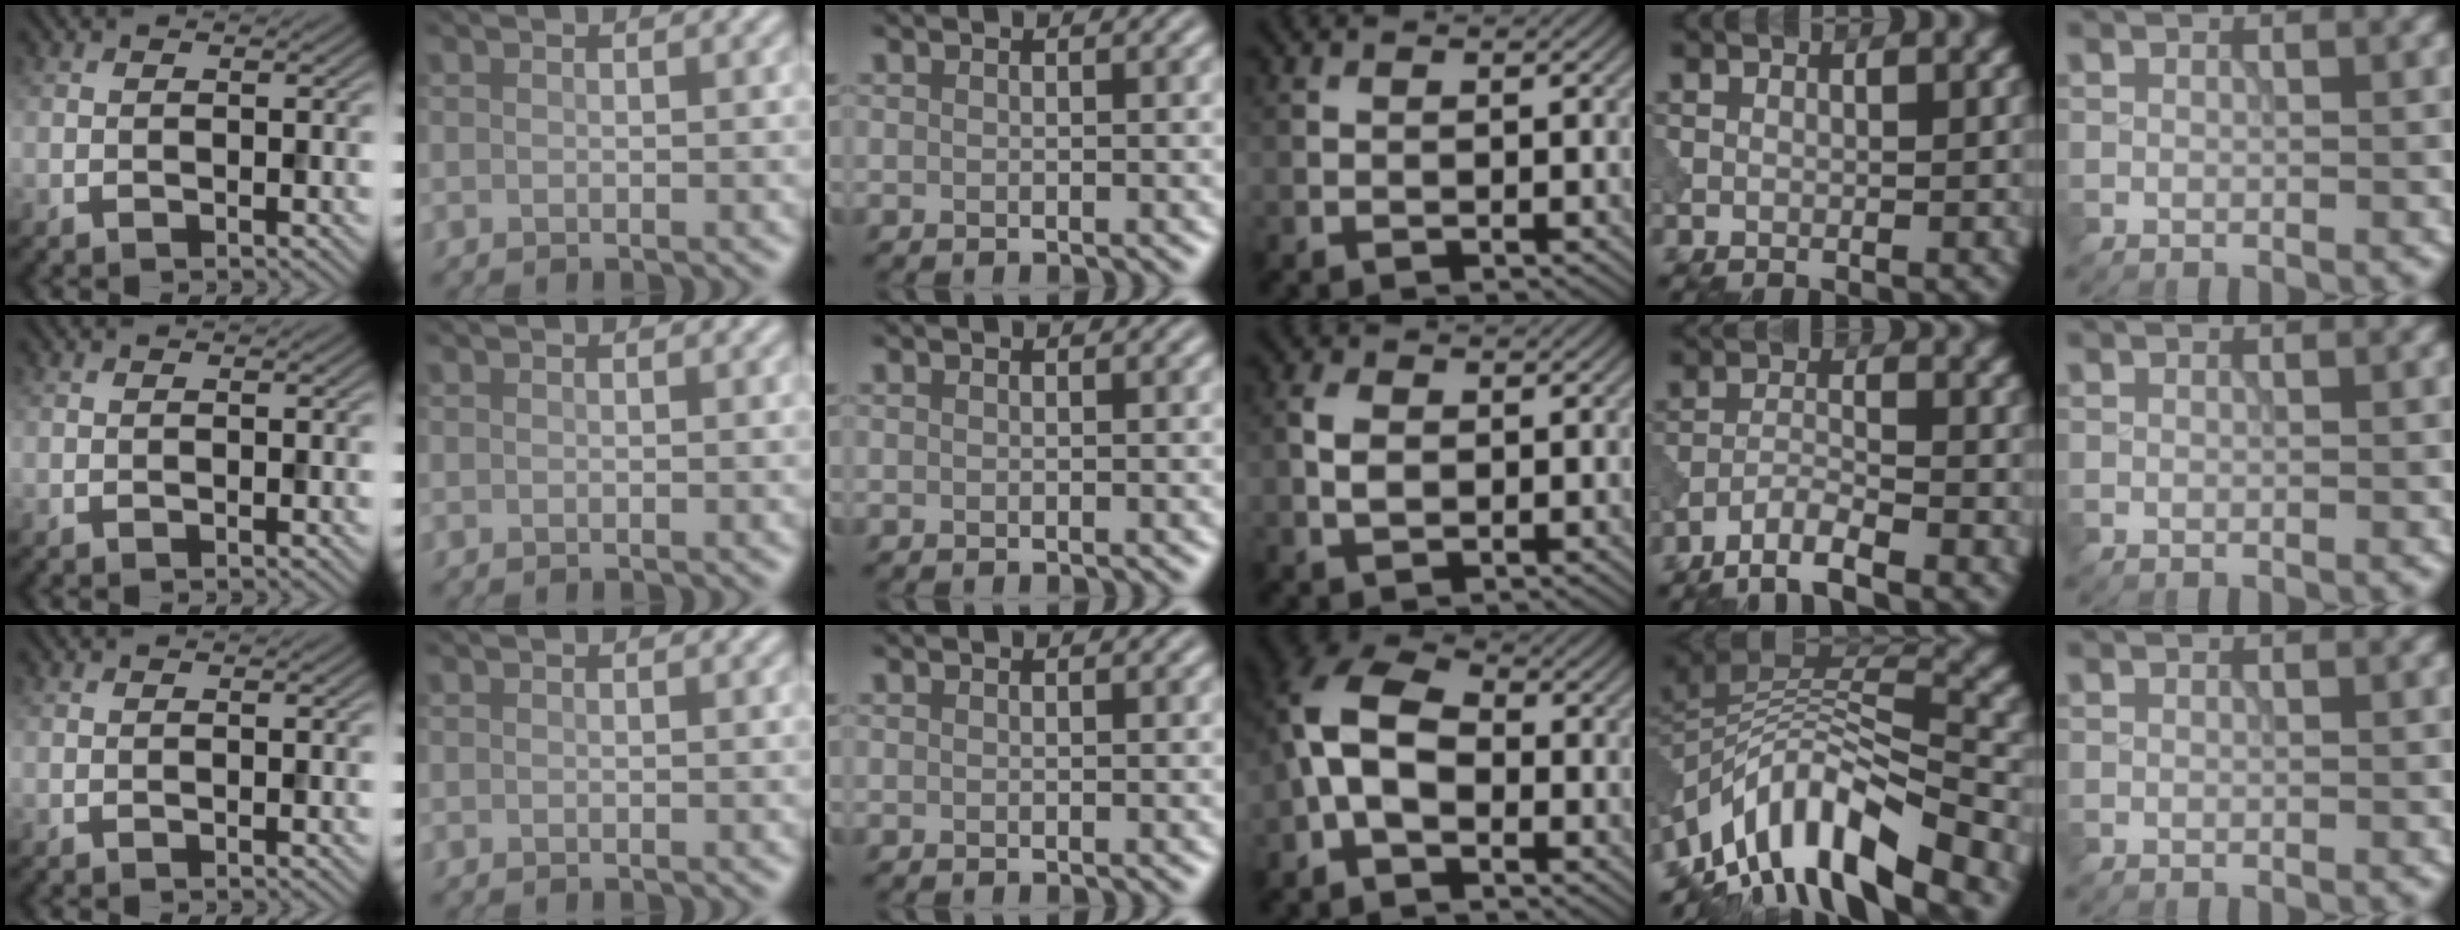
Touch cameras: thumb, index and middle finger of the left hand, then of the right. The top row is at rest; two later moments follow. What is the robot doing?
{"motion": "dispense", "object": "pipette"}